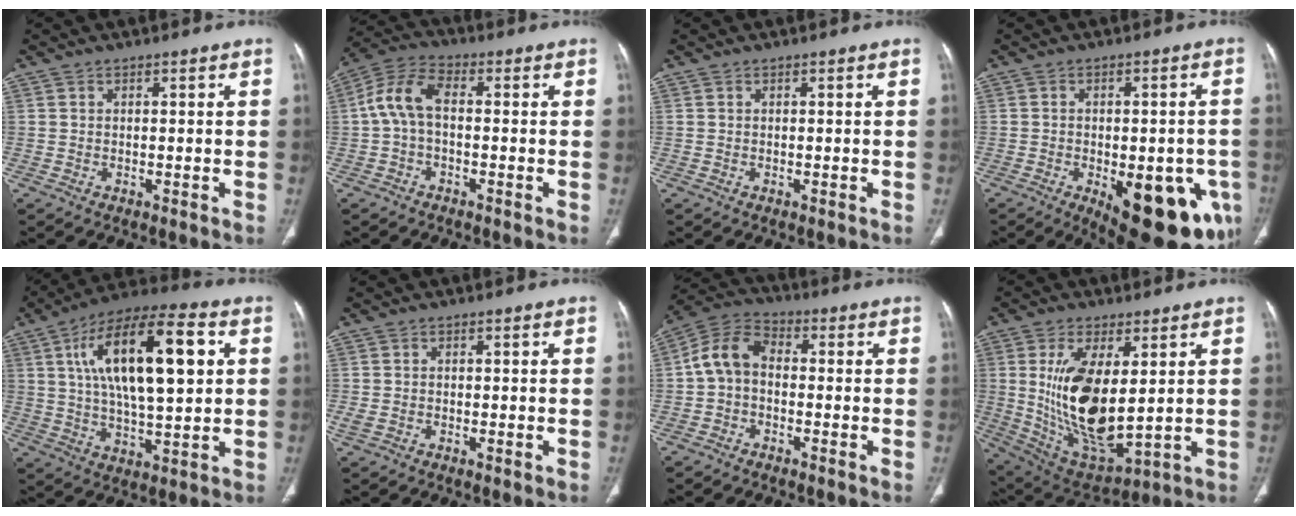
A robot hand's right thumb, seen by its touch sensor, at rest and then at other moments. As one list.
[{"total": 7.7, "force": [-0.2, 4.3, 6.4], "torque": [-0.129, 0.028, -0.015]}, {"total": 0.0}, {"total": 20.7, "force": [-7.7, 9.0, 16.9], "torque": [-0.152, 0.000, -0.081]}, {"total": 21.7, "force": [5.5, 8.1, 19.3], "torque": [-0.321, 0.007, 0.088]}, {"total": 1.5, "force": [-0.2, 0.8, 1.2], "torque": [-0.033, -0.003, -0.002]}, {"total": 8.0, "force": [-0.4, 5.7, 5.6], "torque": [-0.095, 0.029, -0.023]}, {"total": 18.0, "force": [2.6, 7.9, 15.9], "torque": [-0.293, -0.028, 0.070]}]